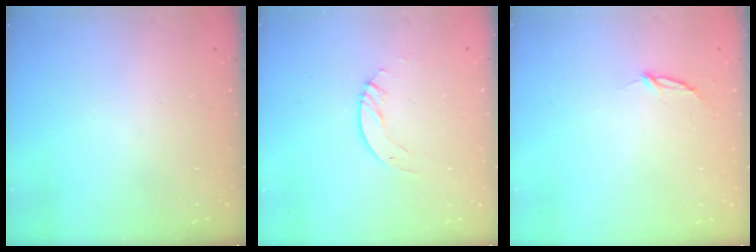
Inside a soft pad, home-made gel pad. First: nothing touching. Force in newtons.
{"total": 3.0, "press": 3.0, "slide": 0.2}
{"total": 2.8, "press": 2.8, "slide": 0.3}